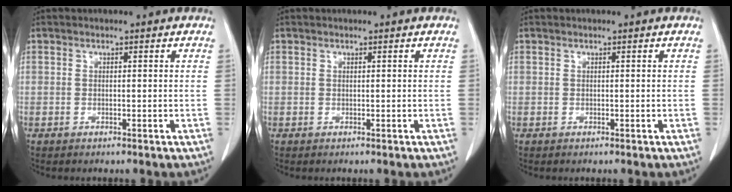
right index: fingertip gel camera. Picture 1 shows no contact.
{"total": 0.0}
{"total": 0.0}